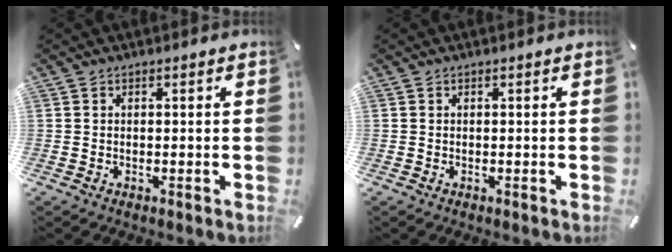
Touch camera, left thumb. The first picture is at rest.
{"total": 0.0}